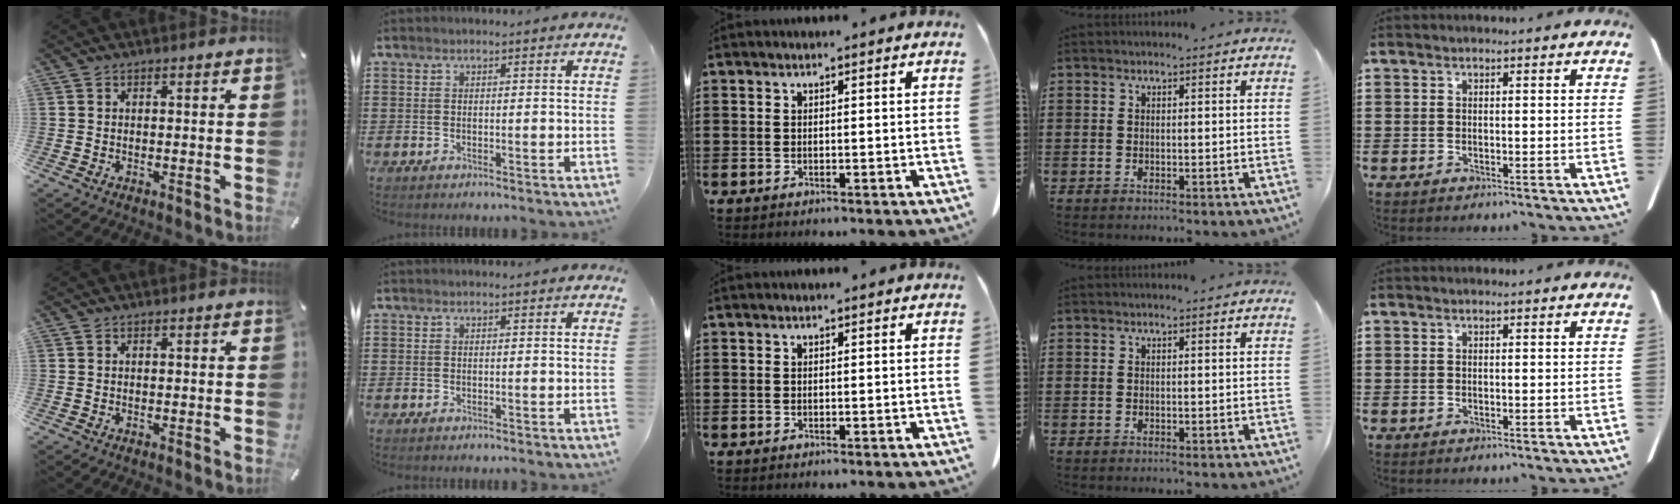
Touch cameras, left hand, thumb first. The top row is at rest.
{}